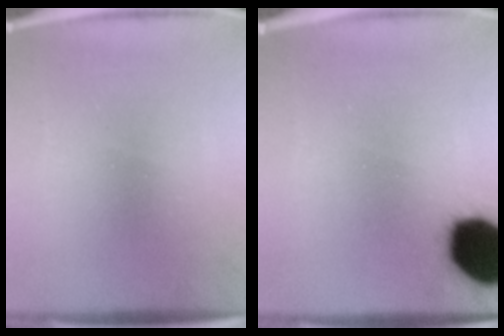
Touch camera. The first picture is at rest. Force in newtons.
{"total": 18.7}